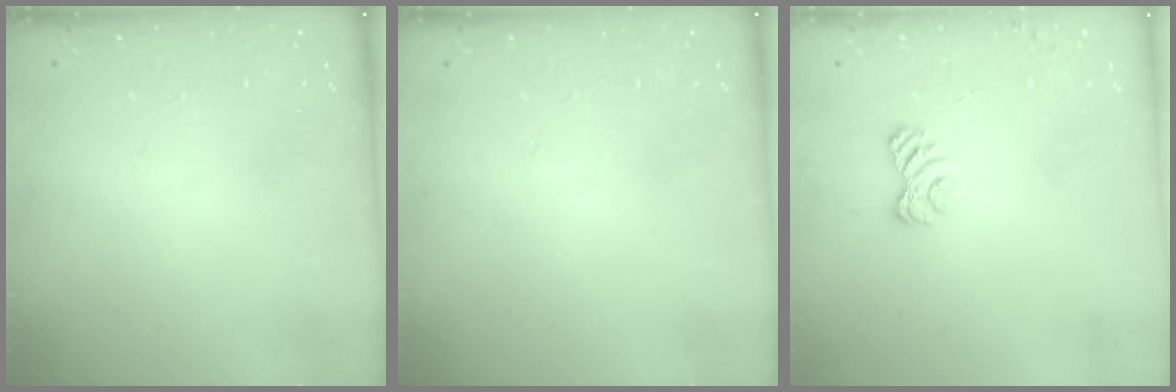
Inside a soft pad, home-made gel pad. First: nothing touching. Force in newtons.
{"total": 0.0}
{"total": 2.8, "press": 2.5, "slide": 1.3}